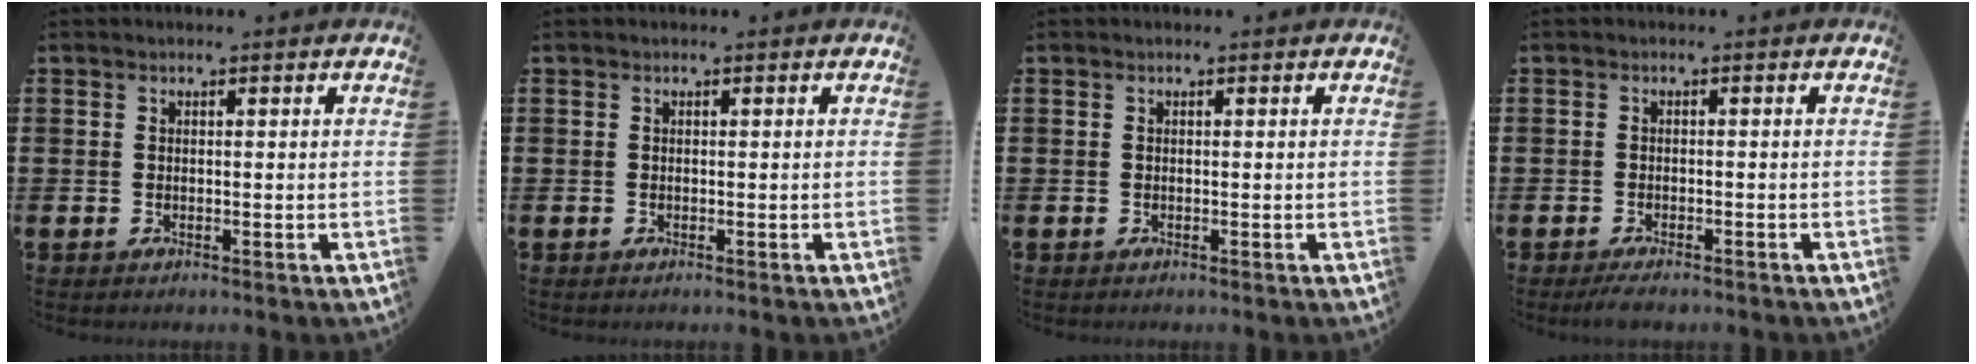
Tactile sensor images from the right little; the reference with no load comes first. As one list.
[{"total": 0.0}, {"total": 0.0}, {"total": 1.4, "force": [-1.2, 0.2, 0.7], "torque": [-0.013, 0.002, -0.023]}]